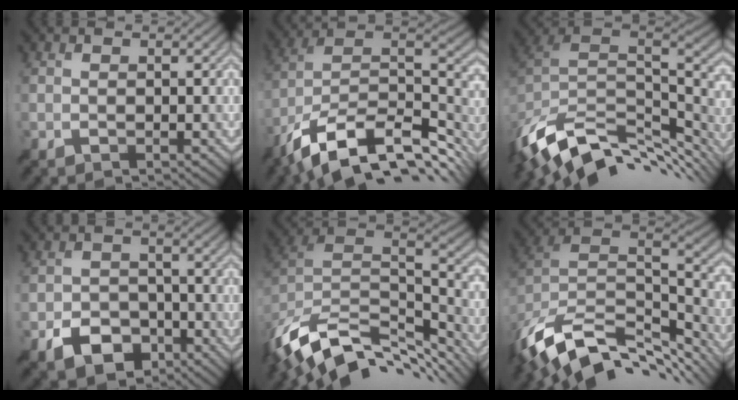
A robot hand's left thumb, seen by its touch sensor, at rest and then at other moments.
{"total": 16.5, "force": [-9.3, 7.9, 11.1], "torque": [-0.254, -0.016, -0.153]}
{"total": 13.5, "force": [-6.7, 7.2, 9.3], "torque": [-0.218, -0.014, -0.109]}
{"total": 5.8, "force": [-3.4, 4.0, 2.6], "torque": [-0.052, -0.008, -0.061]}
{"total": 13.5, "force": [-7.7, 7.2, 8.4], "torque": [-0.202, -0.021, -0.118]}
{"total": 13.7, "force": [-7.5, 7.5, 8.6], "torque": [-0.208, -0.029, -0.111]}